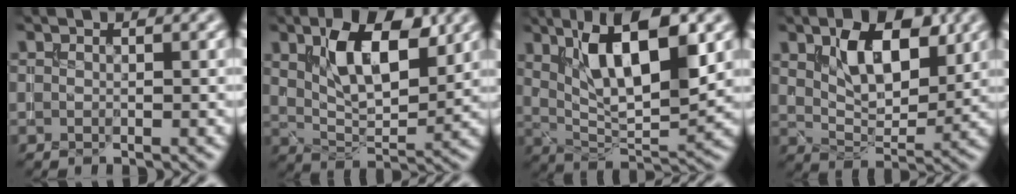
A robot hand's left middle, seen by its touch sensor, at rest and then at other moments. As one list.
[{"total": 7.6, "force": [3.0, 3.5, 6.0], "torque": [-0.110, -0.002, 0.053]}, {"total": 10.3, "force": [3.6, 3.7, 8.9], "torque": [-0.145, -0.001, 0.063]}, {"total": 6.6, "force": [2.7, 3.5, 5.0], "torque": [-0.089, -0.003, 0.041]}]